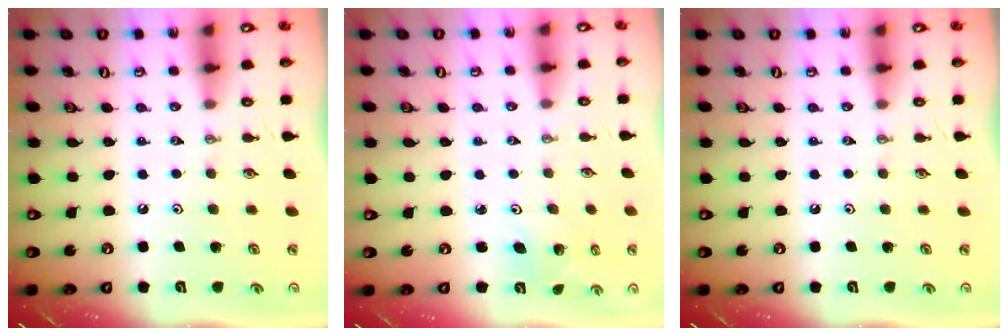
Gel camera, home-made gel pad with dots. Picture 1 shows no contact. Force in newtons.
{"total": 2.7, "press": 2.7, "slide": 0.2}
{"total": 0.0}